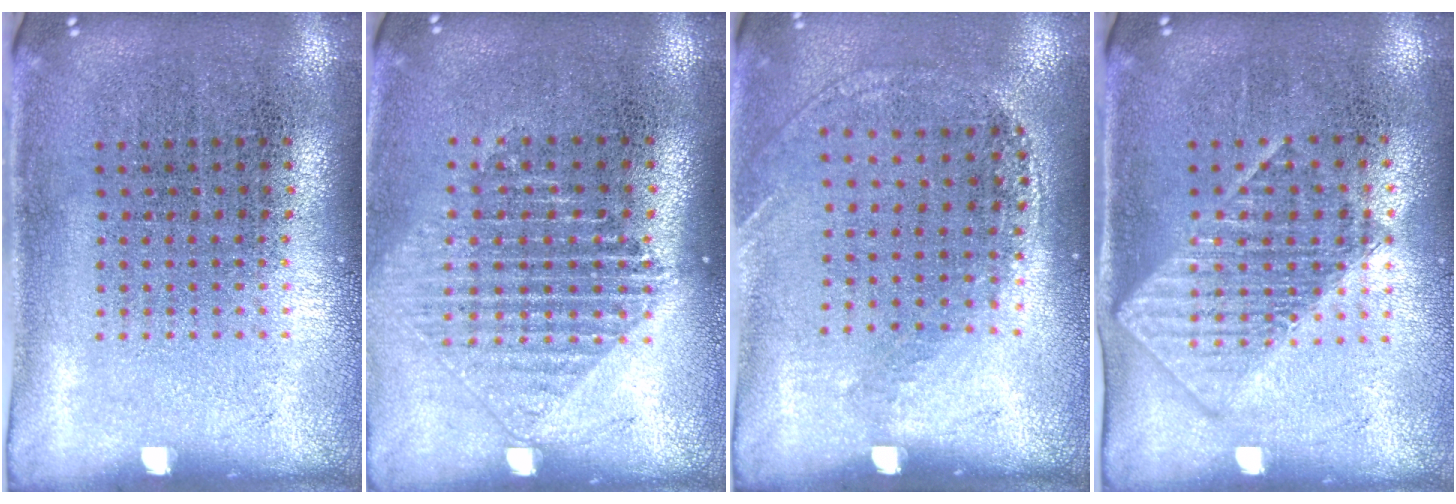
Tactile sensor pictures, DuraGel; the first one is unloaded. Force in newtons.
{"total": 1.3, "press": 1.3, "slide": 0.5}
{"total": 1.2, "press": 1.0, "slide": 0.8}
{"total": 1.4, "press": 1.3, "slide": 0.5}